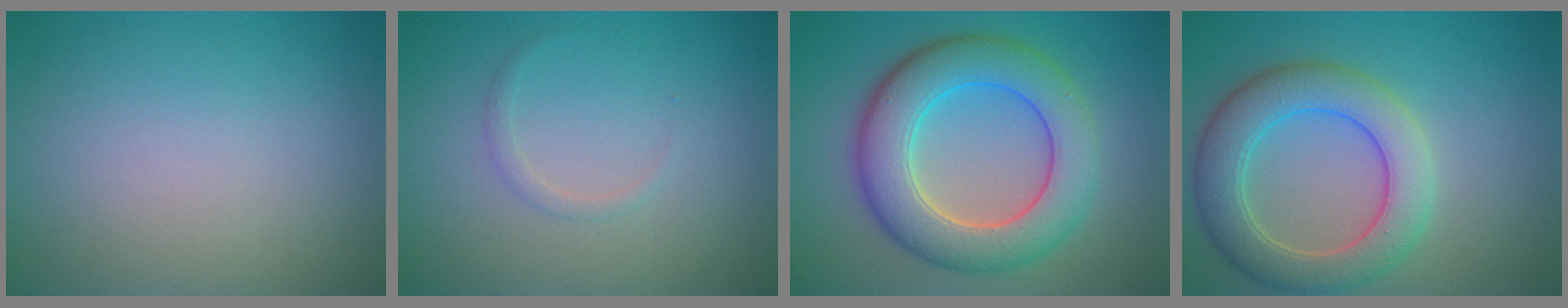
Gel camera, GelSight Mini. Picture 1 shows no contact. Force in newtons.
{"total": 0.8, "press": 0.8, "slide": 0.0}
{"total": 8.6, "press": 8.6, "slide": 0.6}
{"total": 6.4, "press": 6.4, "slide": 0.4}